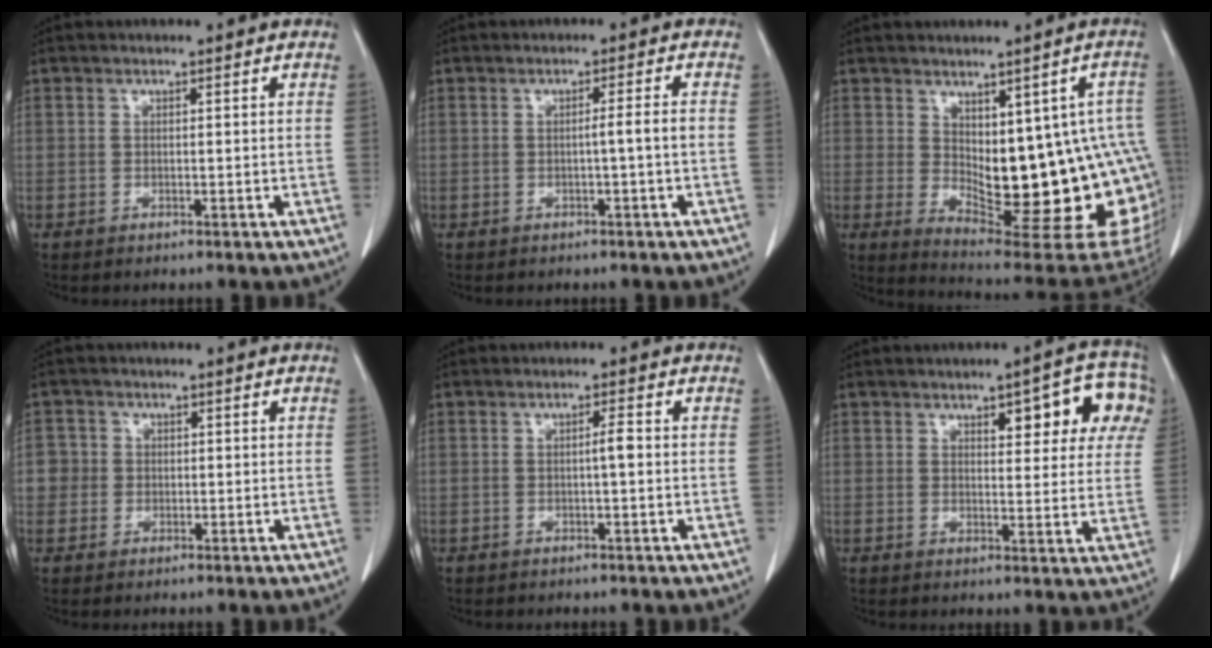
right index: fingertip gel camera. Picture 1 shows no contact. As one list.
[{"total": 2.2, "force": [-0.4, -0.5, 2.1], "torque": [-0.031, 0.001, -0.005]}, {"total": 20.6, "force": [-1.4, 7.1, 19.2], "torque": [-0.175, 0.005, 0.009]}, {"total": 3.0, "force": [0.0, 3.0, -0.1], "torque": [0.017, 0.010, -0.002]}, {"total": 1.6, "force": [-0.1, 0.0, 1.6], "torque": [-0.026, 0.003, -0.002]}, {"total": 11.1, "force": [5.3, 3.8, 8.9], "torque": [-0.093, 0.017, 0.060]}]